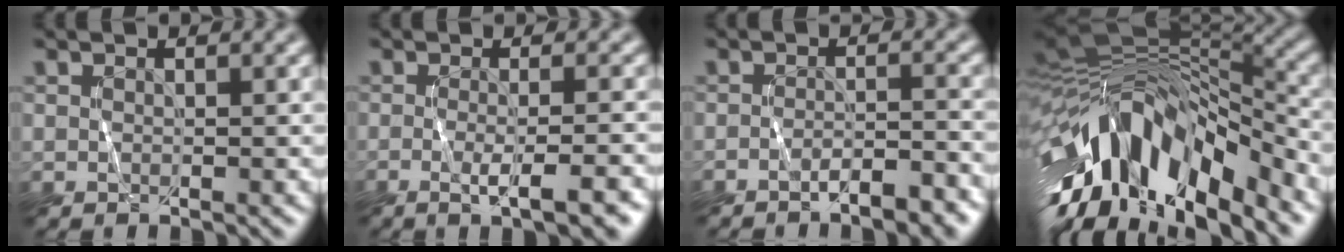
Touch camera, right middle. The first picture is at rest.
{"total": 4.0, "force": [-1.4, 1.0, 3.6], "torque": [-0.040, -0.005, -0.018]}
{"total": 3.2, "force": [-2.5, 0.6, 2.0], "torque": [-0.024, 0.004, -0.039]}
{"total": 14.8, "force": [-5.8, 7.1, 11.6], "torque": [-0.199, 0.007, -0.099]}